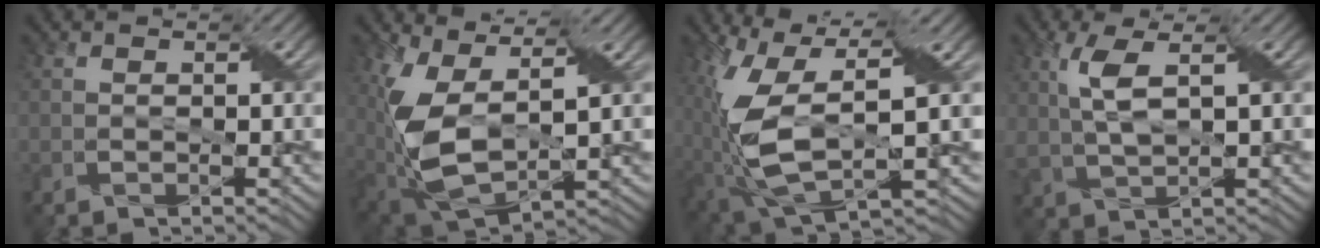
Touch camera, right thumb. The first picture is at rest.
{"total": 11.3, "force": [1.5, 5.6, 9.7], "torque": [-0.237, -0.019, 0.034]}
{"total": 13.2, "force": [0.2, 6.1, 11.8], "torque": [-0.263, -0.030, 0.016]}
{"total": 5.0, "force": [1.5, 1.6, 4.5], "torque": [-0.112, 0.002, 0.035]}